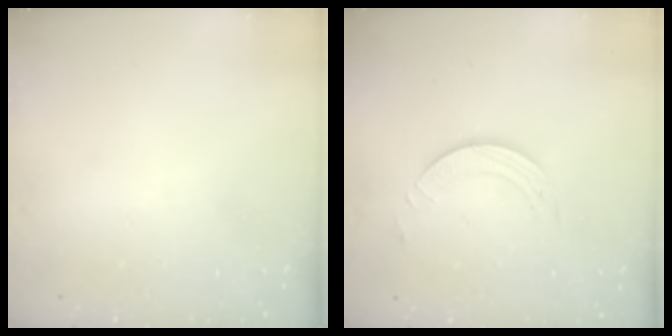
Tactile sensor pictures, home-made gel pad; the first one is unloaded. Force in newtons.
{"total": 3.7, "press": 3.7, "slide": 0.3}